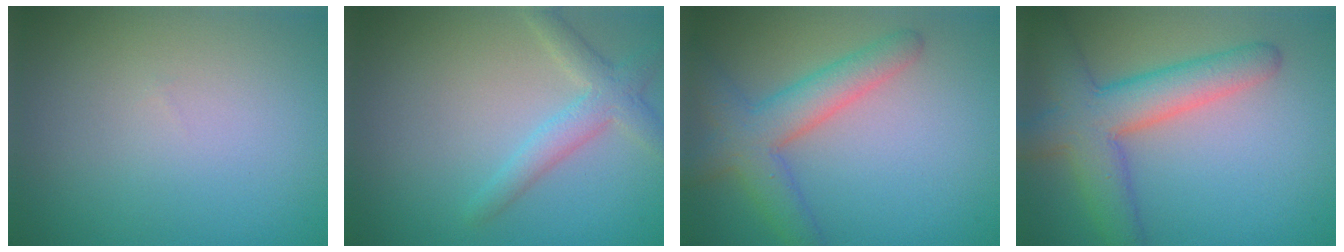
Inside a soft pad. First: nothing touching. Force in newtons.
{"total": 3.0, "press": 3.0, "slide": 0.1}
{"total": 4.8, "press": 4.8, "slide": 0.2}
{"total": 6.6, "press": 6.6, "slide": 0.3}